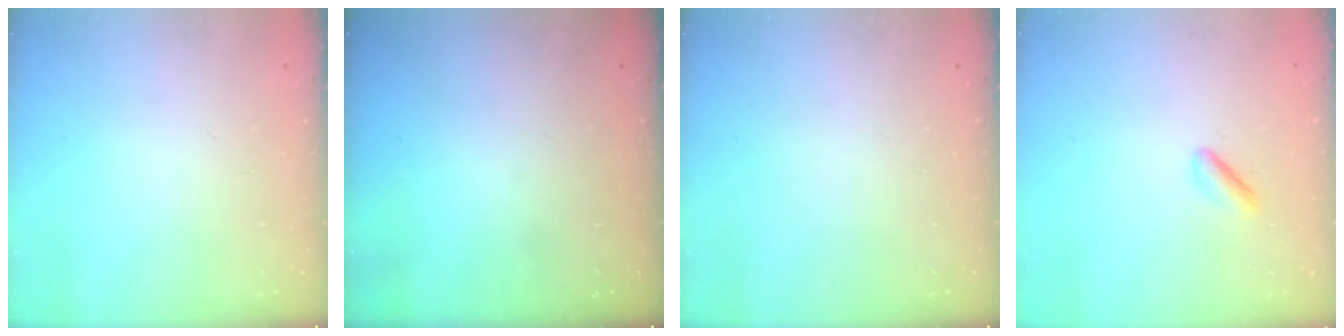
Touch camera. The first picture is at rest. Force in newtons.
{"total": 0.0}
{"total": 0.0}
{"total": 1.8, "press": 1.5, "slide": 0.9}